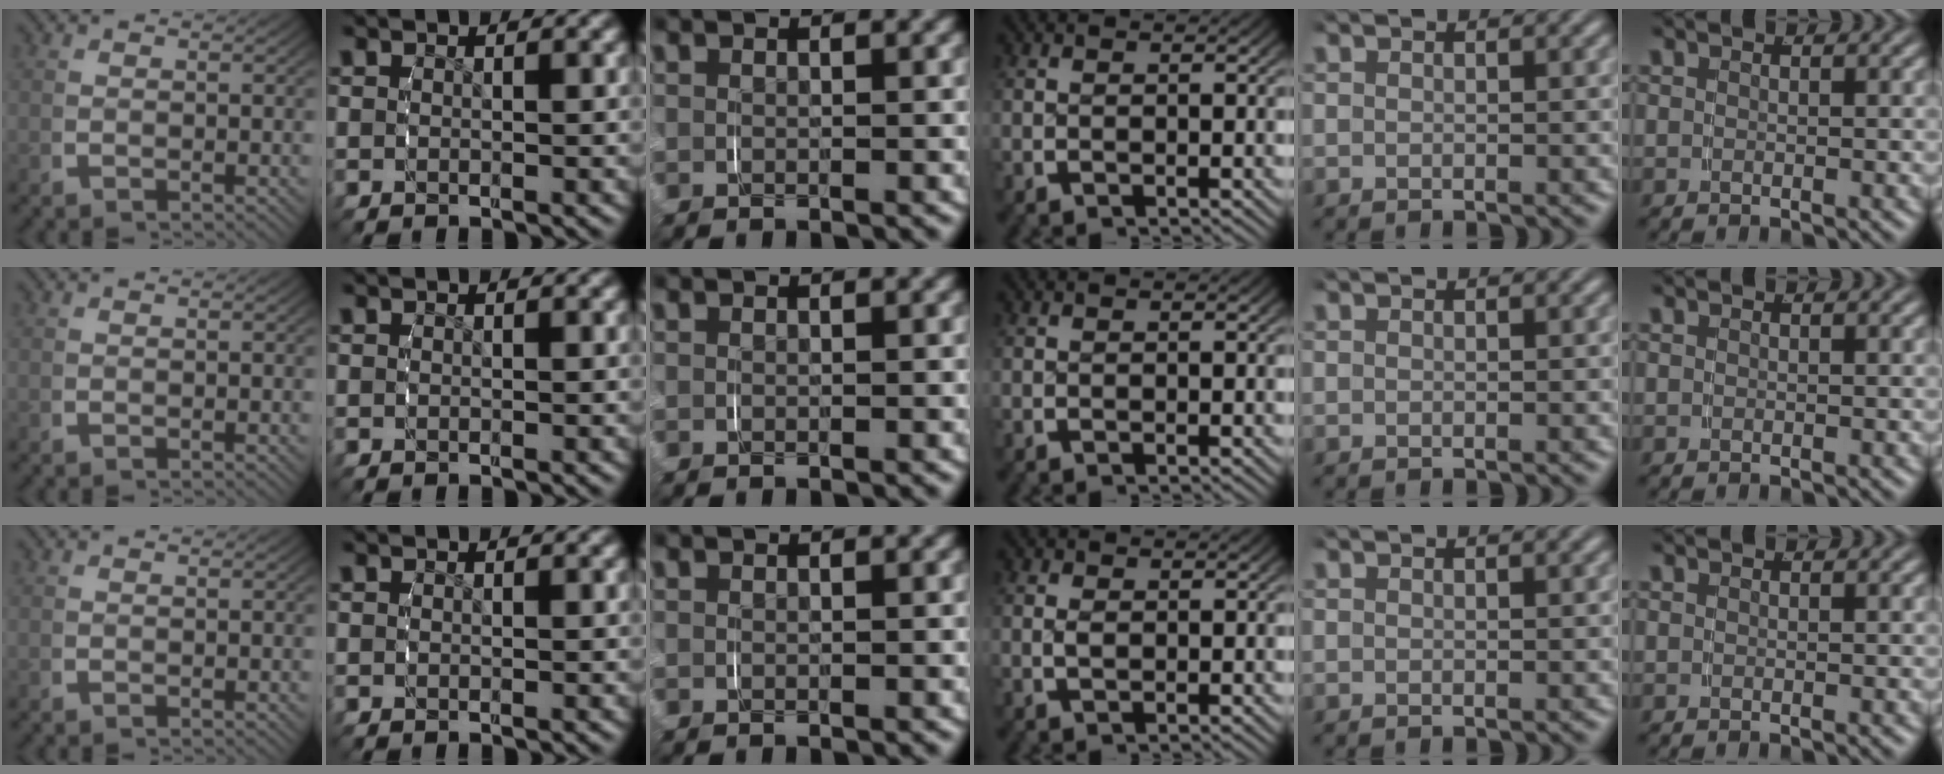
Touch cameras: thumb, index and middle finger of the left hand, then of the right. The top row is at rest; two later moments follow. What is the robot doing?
{"motion": "grasp_and_lifting", "object": "ribbon"}